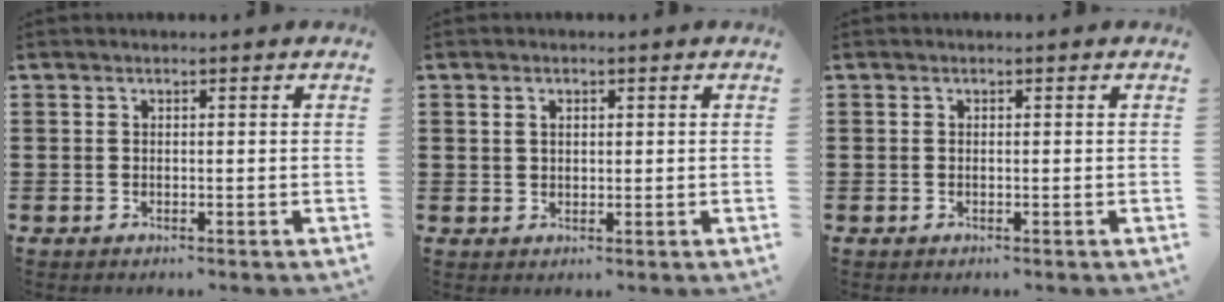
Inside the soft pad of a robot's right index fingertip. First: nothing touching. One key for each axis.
{"total": 1.4, "fx": 0.5, "fy": 0.8, "fz": 1.0, "tx": -0.022, "ty": 0.003, "tz": 0.010}
{"total": 0.0}